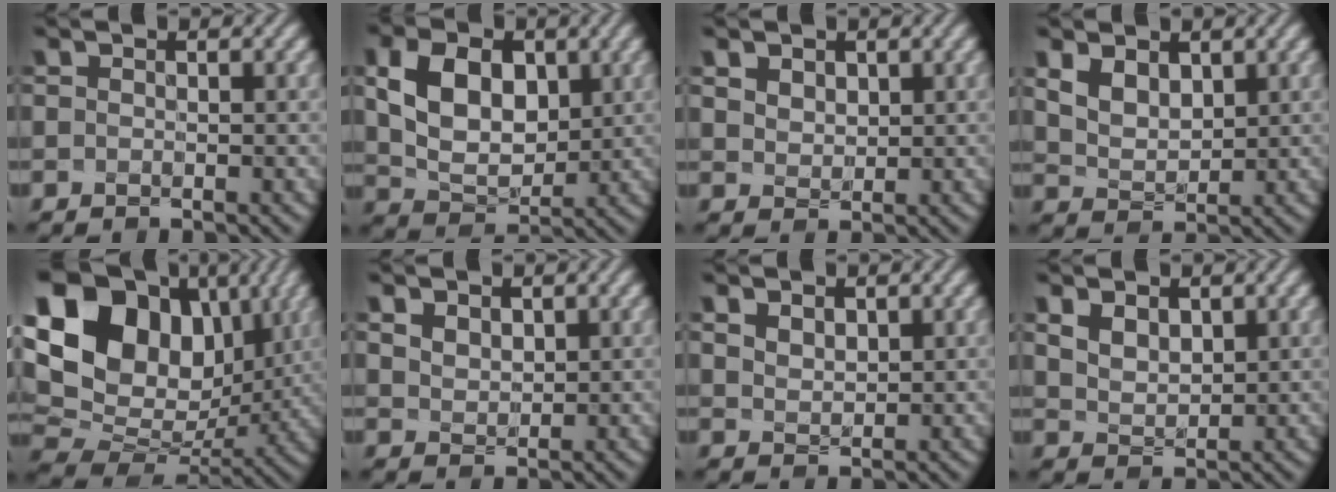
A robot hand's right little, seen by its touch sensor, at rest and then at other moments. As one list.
[{"total": 5.4, "force": [1.0, 3.6, 3.8], "torque": [-0.077, -0.009, 0.031]}, {"total": 3.6, "force": [1.9, 2.4, 1.7], "torque": [-0.052, 0.012, 0.033]}, {"total": 5.1, "force": [2.7, 3.4, 2.8], "torque": [-0.066, 0.018, 0.046]}, {"total": 17.3, "force": [5.6, 12.9, 10.1], "torque": [-0.218, 0.038, 0.116]}, {"total": 3.3, "force": [1.8, 2.2, 1.7], "torque": [-0.045, 0.011, 0.031]}, {"total": 2.9, "force": [1.7, 1.8, 1.5], "torque": [-0.039, 0.013, 0.027]}, {"total": 4.1, "force": [2.1, 2.6, 2.3], "torque": [-0.053, 0.017, 0.035]}]